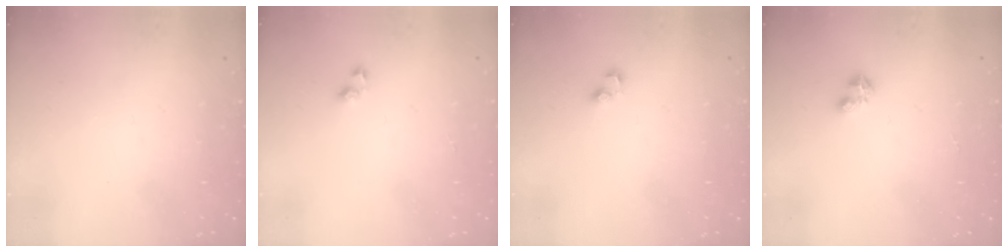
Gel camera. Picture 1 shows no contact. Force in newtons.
{"total": 2.4, "press": 2.0, "slide": 1.3}
{"total": 2.5, "press": 2.5, "slide": 0.3}
{"total": 2.9, "press": 2.9, "slide": 0.5}